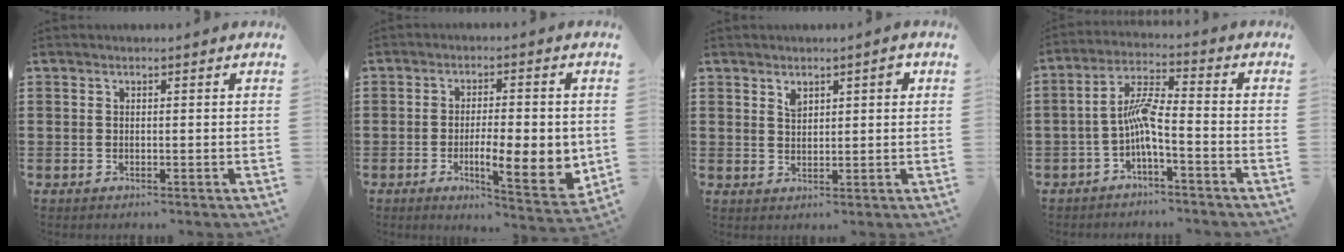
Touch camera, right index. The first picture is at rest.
{"total": 9.7, "force": [-1.6, 2.8, 9.1], "torque": [-0.143, -0.008, -0.022]}
{"total": 2.4, "force": [1.4, 1.1, 1.7], "torque": [-0.027, 0.001, 0.023]}
{"total": 6.0, "force": [-2.1, 0.9, 5.6], "torque": [-0.116, 0.001, -0.044]}